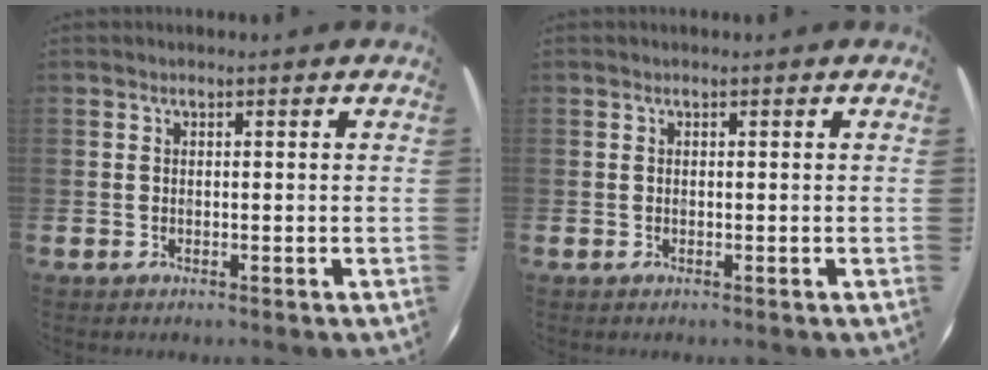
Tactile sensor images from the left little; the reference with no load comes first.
{"total": 0.0}